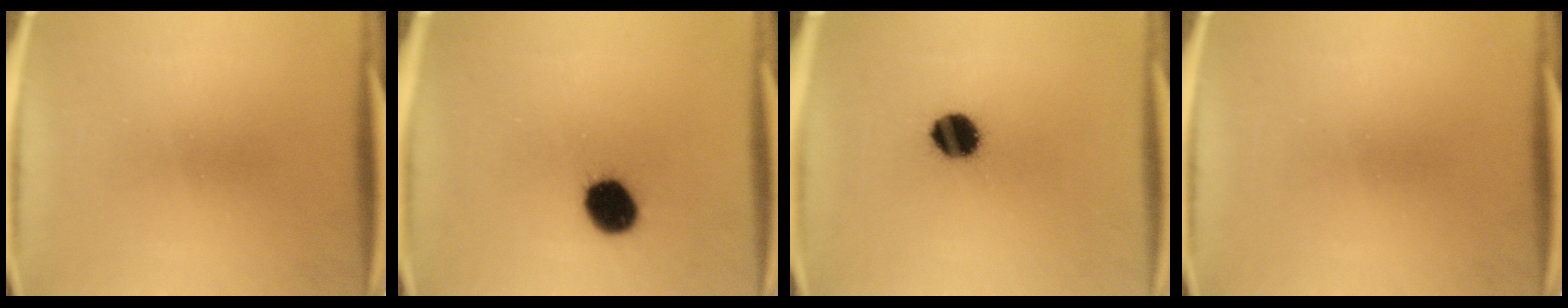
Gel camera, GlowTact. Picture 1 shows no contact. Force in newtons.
{"total": 10.1}
{"total": 8.6}
{"total": 0.0}